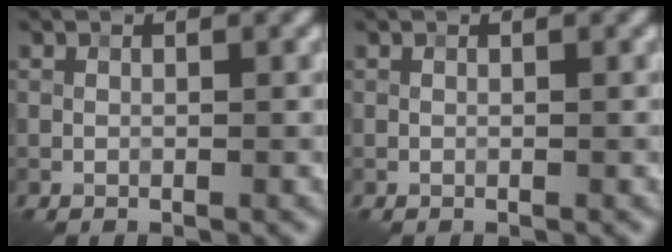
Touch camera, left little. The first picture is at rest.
{"total": 0.0}